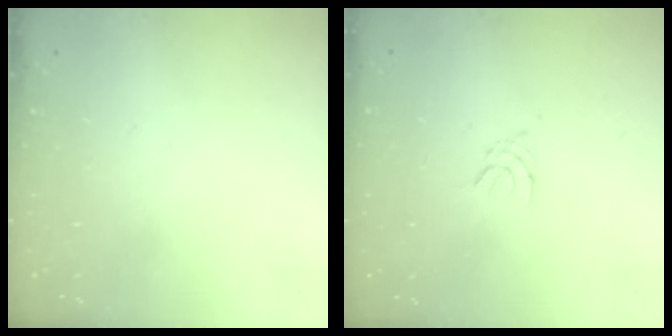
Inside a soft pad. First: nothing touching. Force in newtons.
{"total": 2.6, "press": 2.5, "slide": 0.6}